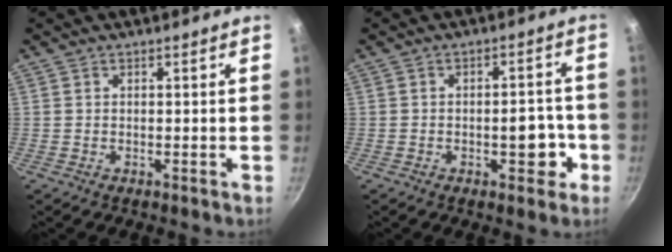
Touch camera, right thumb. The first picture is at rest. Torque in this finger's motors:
{"motor_torque": [2.78, 2.23, 1.39, -1.12, 0.11]}